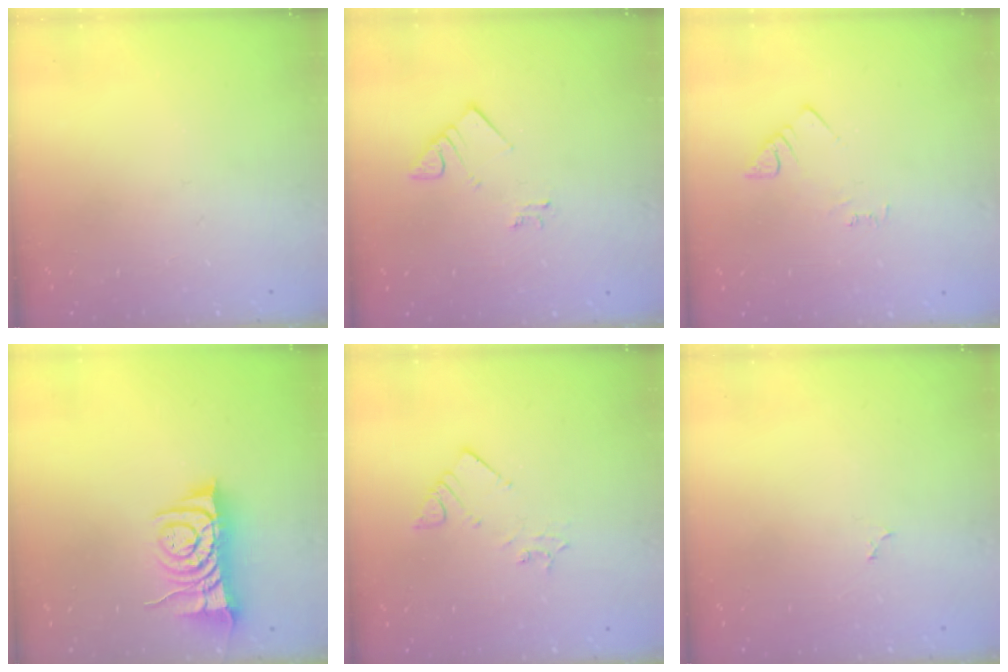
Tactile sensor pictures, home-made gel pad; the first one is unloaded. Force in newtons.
{"total": 3.3, "press": 3.3, "slide": 0.1}
{"total": 2.5, "press": 2.5, "slide": 0.4}
{"total": 7.7, "press": 7.6, "slide": 1.1}
{"total": 2.8, "press": 2.7, "slide": 0.5}
{"total": 2.3, "press": 2.3, "slide": 0.2}